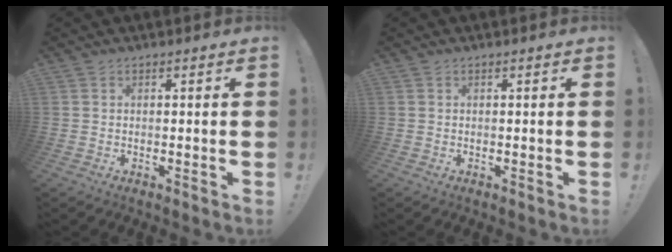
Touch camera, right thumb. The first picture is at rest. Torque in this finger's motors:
{"motor_torque": [-0.09, -0.08, 0.00, 0.00, 0.01]}